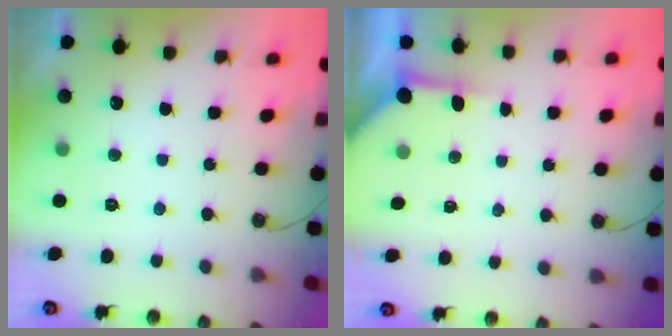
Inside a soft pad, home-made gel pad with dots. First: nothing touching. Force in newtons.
{"total": 3.9, "press": 3.9, "slide": 0.5}